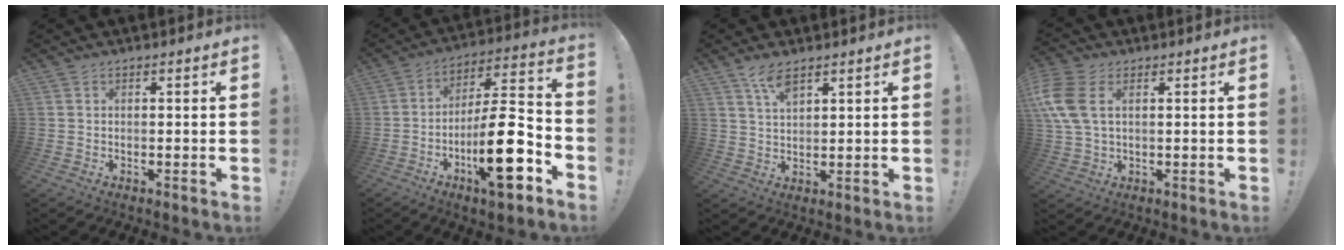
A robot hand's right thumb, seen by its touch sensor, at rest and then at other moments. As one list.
[{"total": 20.5, "force": [-7.6, 6.0, 18.1], "torque": [-0.299, 0.048, -0.121]}, {"total": 5.2, "force": [3.7, 1.4, 3.4], "torque": [-0.061, -0.020, 0.064]}, {"total": 10.7, "force": [3.0, 6.5, 7.9], "torque": [-0.180, -0.007, 0.056]}]